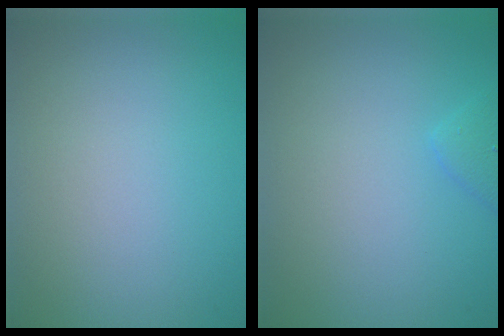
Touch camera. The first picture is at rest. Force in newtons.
{"total": 1.2, "press": 1.2, "slide": 0.1}